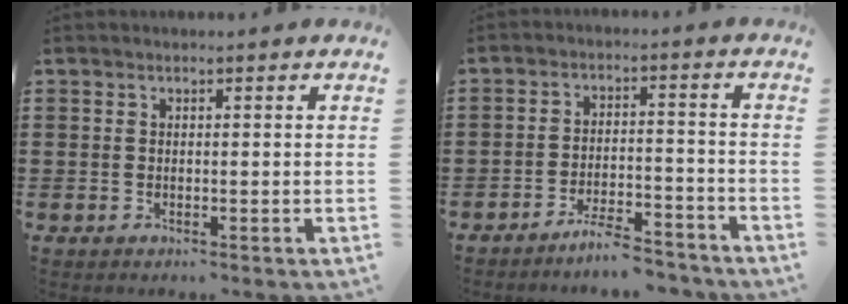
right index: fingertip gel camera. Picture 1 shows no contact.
{"total": 5.2, "force": [-4.9, 0.5, 1.8], "torque": [-0.028, 0.005, -0.092]}